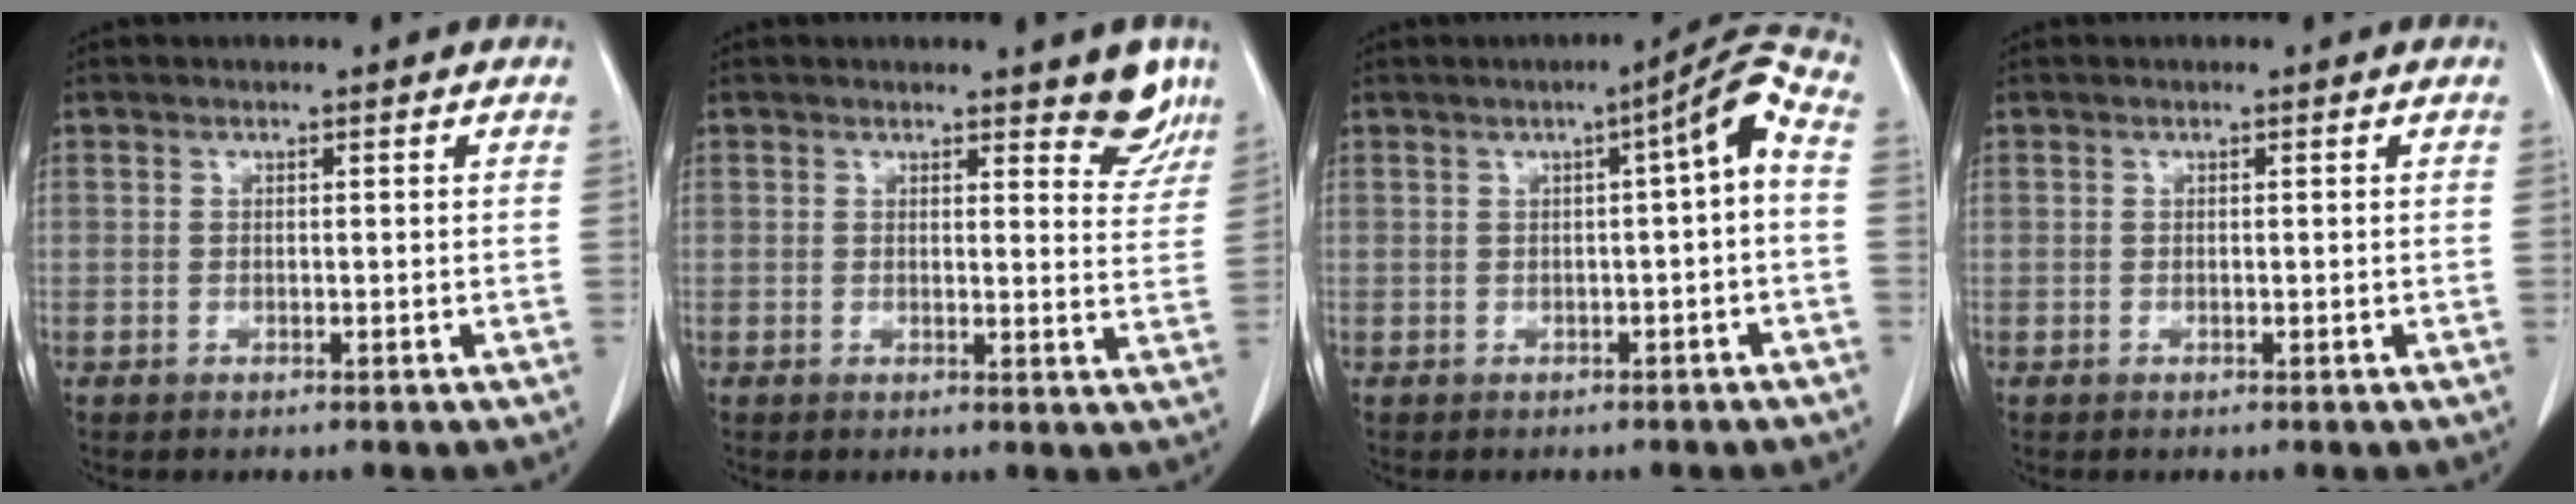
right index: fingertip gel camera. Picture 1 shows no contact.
{"total": 5.3, "force": [4.2, 1.4, 2.9], "torque": [-0.019, -0.024, 0.042]}
{"total": 6.0, "force": [0.5, 0.3, 6.0], "torque": [-0.077, 0.015, 0.001]}
{"total": 0.0}